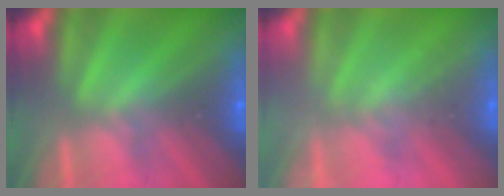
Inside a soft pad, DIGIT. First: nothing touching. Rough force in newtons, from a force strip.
{"total": 2.1}